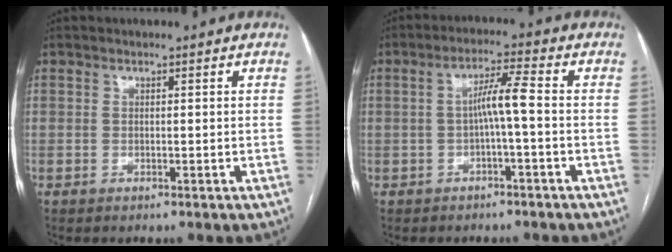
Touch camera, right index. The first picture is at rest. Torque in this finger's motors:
{"motor_torque": [0.62, -0.17, 0.28, 0.08]}